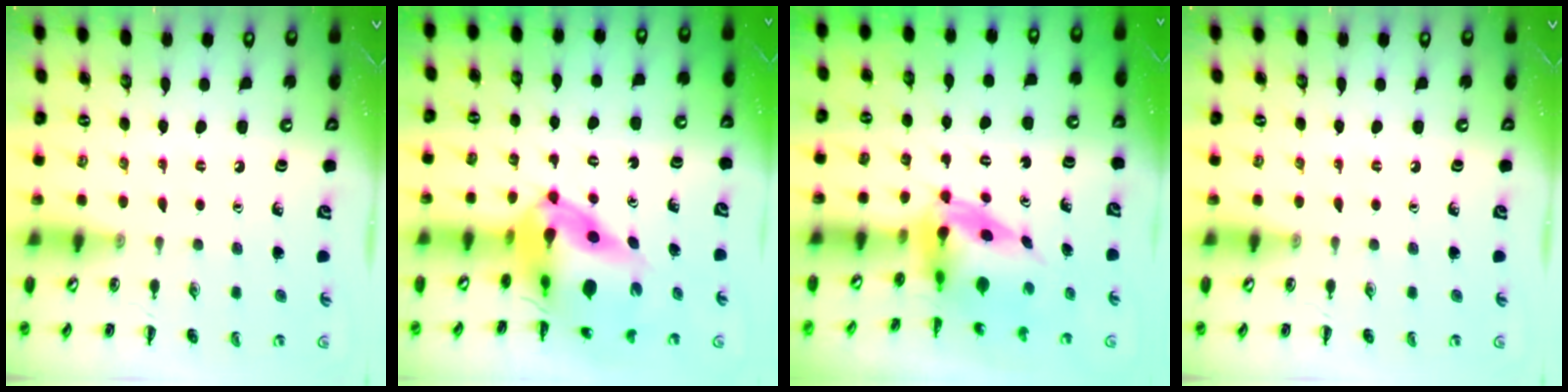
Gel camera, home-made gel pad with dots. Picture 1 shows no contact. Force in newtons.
{"total": 11.9, "press": 11.3, "slide": 3.7}
{"total": 4.7, "press": 4.5, "slide": 1.3}
{"total": 0.0}